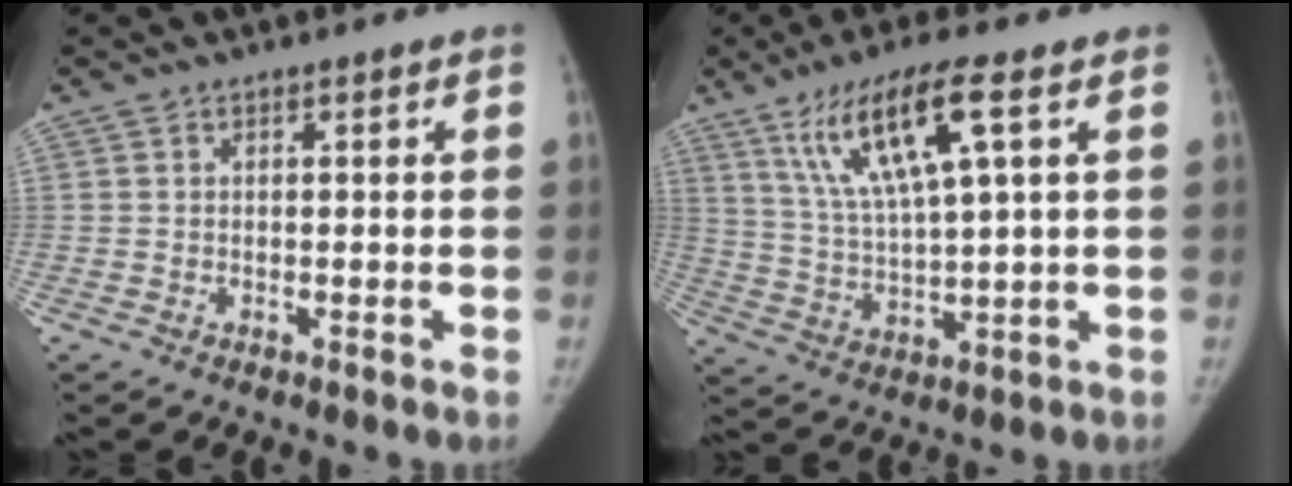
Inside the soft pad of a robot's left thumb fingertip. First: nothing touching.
{"total": 13.3, "force": [6.2, 2.2, 11.5], "torque": [-0.226, -0.016, 0.121]}